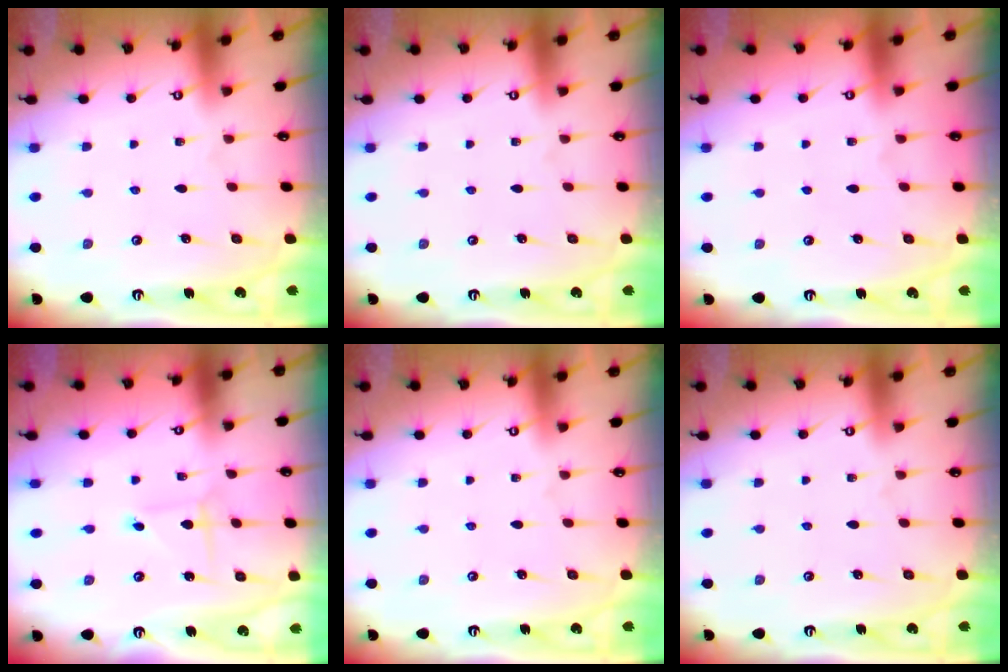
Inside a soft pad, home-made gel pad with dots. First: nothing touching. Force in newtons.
{"total": 0.0}
{"total": 0.0}
{"total": 1.3, "press": 1.3, "slide": 0.1}
{"total": 0.0}
{"total": 0.0}